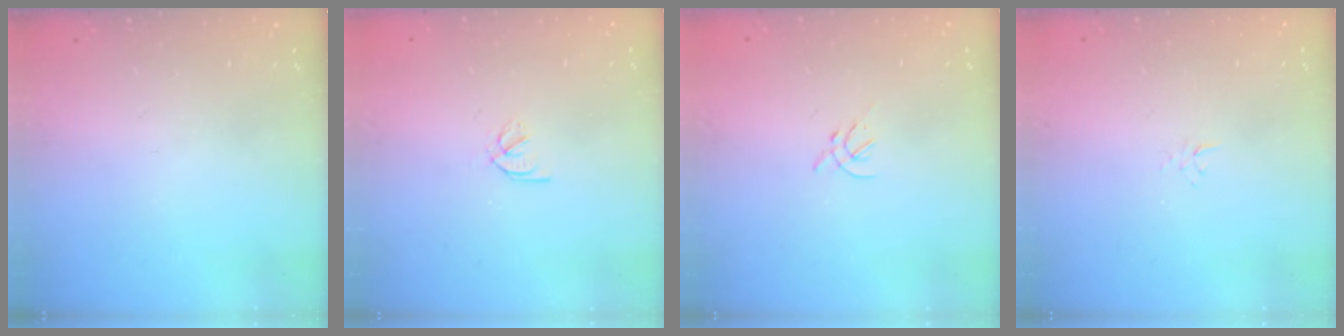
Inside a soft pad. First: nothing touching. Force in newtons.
{"total": 1.9, "press": 1.9, "slide": 0.3}
{"total": 1.2, "press": 1.1, "slide": 0.5}
{"total": 2.6, "press": 2.6, "slide": 0.3}